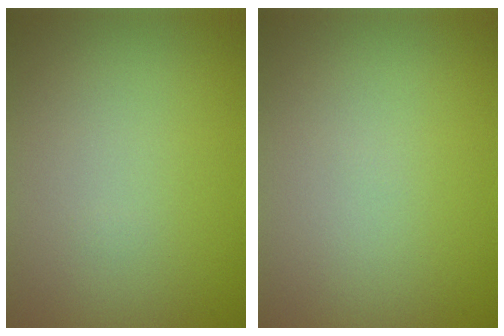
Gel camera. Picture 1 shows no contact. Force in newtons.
{"total": 0.0}